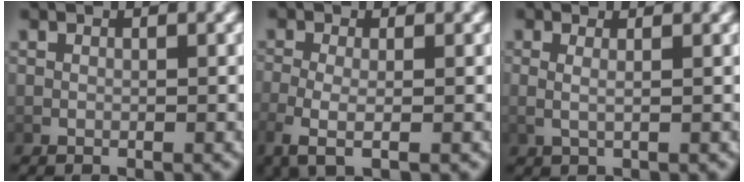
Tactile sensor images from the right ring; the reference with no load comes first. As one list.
[{"total": 3.3, "force": [-0.9, 1.1, 3.0], "torque": [-0.076, -0.015, -0.007]}, {"total": 1.7, "force": [0.6, 0.4, 1.6], "torque": [-0.038, -0.005, 0.014]}]